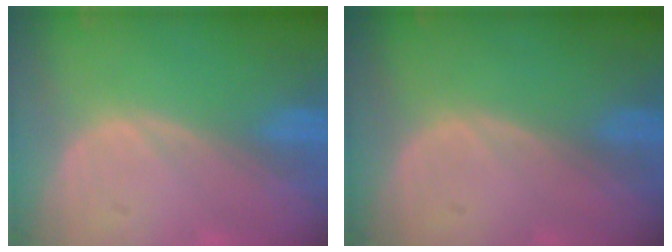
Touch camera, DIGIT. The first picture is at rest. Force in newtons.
{"total": 0.0}